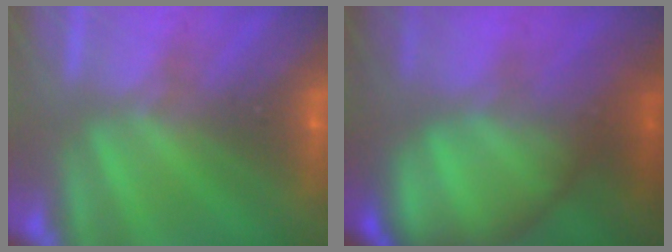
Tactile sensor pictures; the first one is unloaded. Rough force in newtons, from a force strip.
{"total": 7.5}